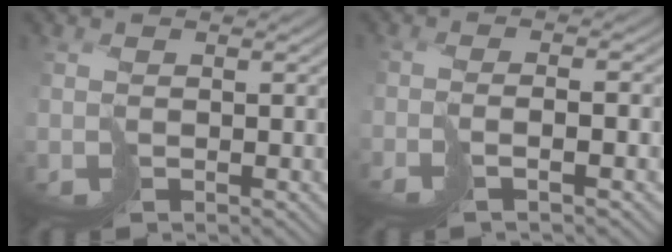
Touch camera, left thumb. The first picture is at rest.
{"total": 1.9, "force": [-0.9, -0.8, 1.4], "torque": [-0.012, 0.005, -0.024]}